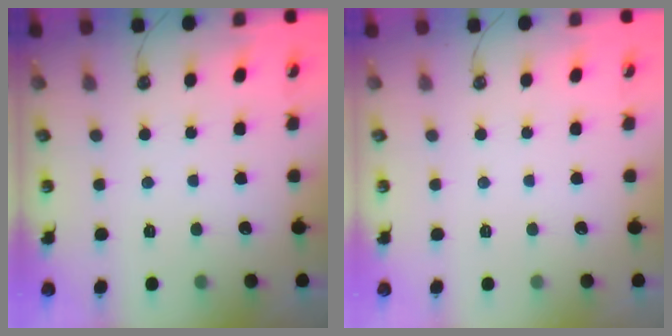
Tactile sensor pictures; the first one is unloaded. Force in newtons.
{"total": 0.0}